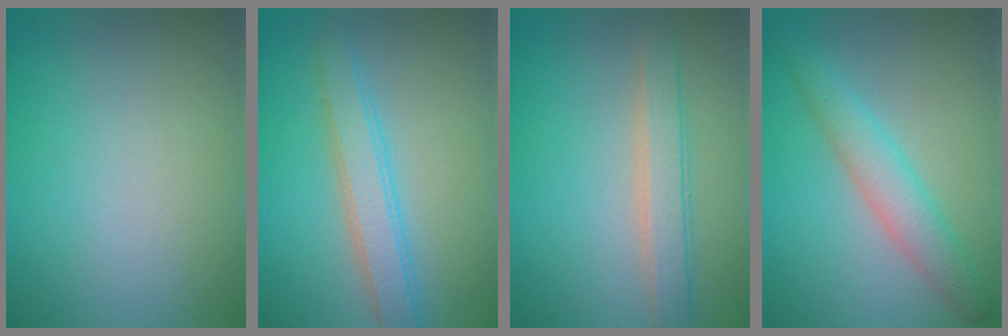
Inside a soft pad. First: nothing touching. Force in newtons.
{"total": 3.5, "press": 3.5, "slide": 0.1}
{"total": 2.8, "press": 2.8, "slide": 0.3}
{"total": 3.4, "press": 3.4, "slide": 0.1}